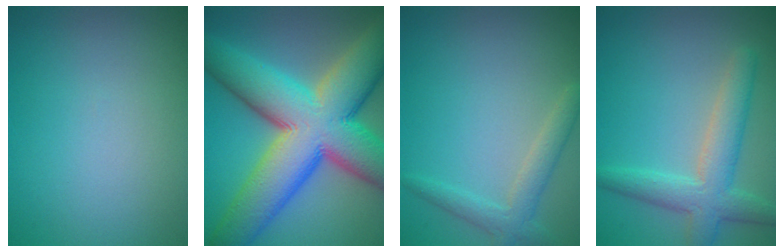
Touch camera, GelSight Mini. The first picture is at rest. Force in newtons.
{"total": 15.8, "press": 15.8, "slide": 0.8}
{"total": 2.3, "press": 2.3, "slide": 0.2}
{"total": 4.4, "press": 4.4, "slide": 0.3}